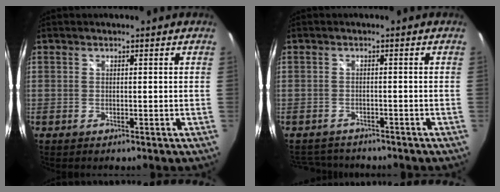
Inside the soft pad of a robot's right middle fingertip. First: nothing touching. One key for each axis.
{"total": 5.7, "fx": -5.1, "fy": 2.2, "fz": 1.2, "tx": -0.033, "ty": 0.001, "tz": -0.079}